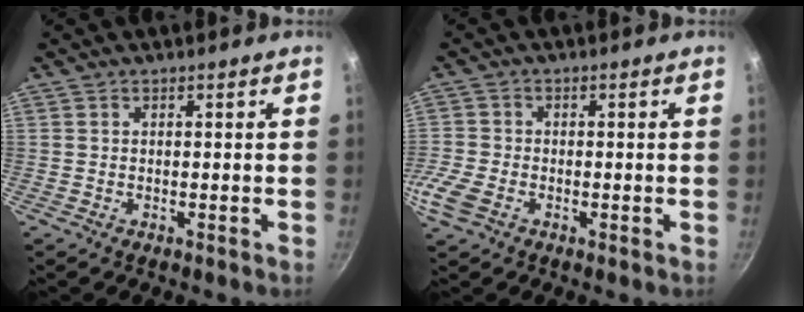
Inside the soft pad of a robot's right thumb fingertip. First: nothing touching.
{"total": 6.1, "force": [-2.6, 4.1, 3.6], "torque": [-0.087, 0.002, -0.060]}